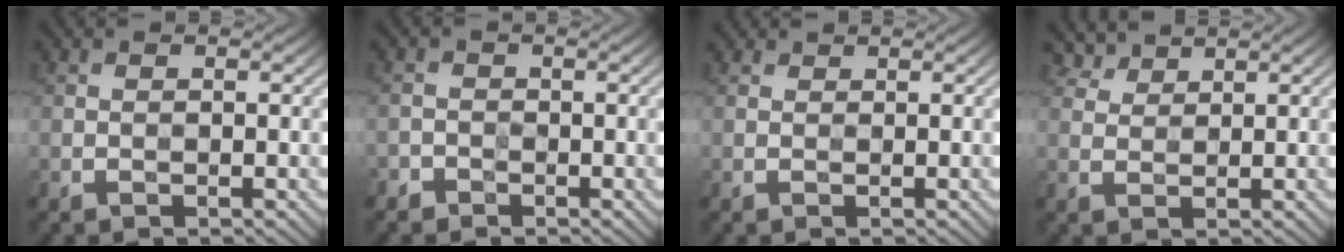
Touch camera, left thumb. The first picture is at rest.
{"total": 1.6, "force": [-1.1, 1.1, -0.3], "torque": [0.012, -0.002, -0.028]}
{"total": 0.7, "force": [0.7, 0.1, -0.2], "torque": [0.004, -0.003, 0.009]}
{"total": 2.2, "force": [2.1, 0.8, 0.2], "torque": [-0.013, -0.001, 0.048]}